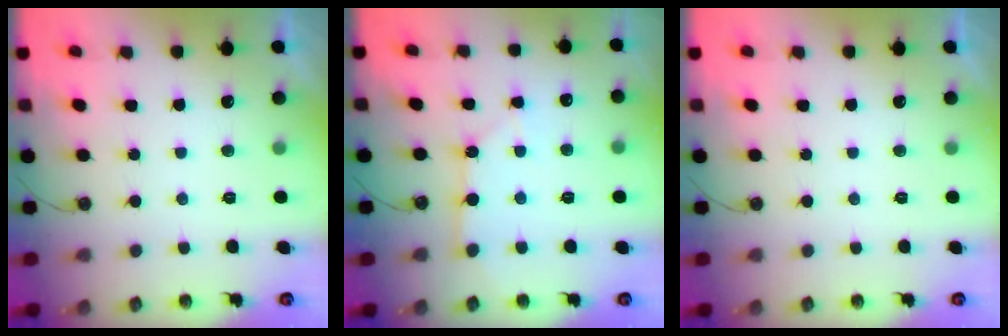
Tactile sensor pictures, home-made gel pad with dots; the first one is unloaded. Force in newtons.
{"total": 2.6, "press": 2.6, "slide": 0.3}
{"total": 0.0}